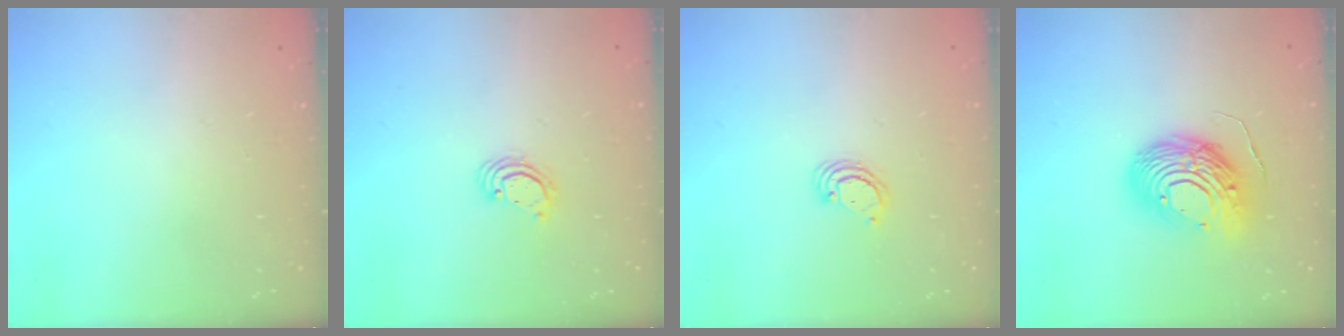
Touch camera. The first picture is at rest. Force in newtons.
{"total": 2.2, "press": 2.2, "slide": 0.2}
{"total": 2.7, "press": 2.7, "slide": 0.2}
{"total": 14.7, "press": 14.6, "slide": 1.4}